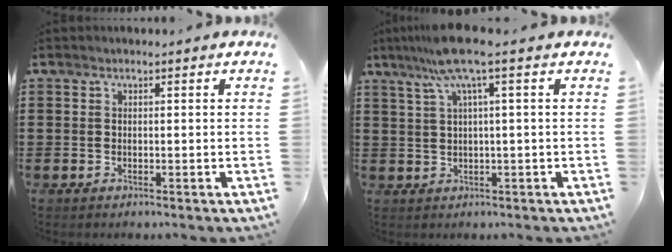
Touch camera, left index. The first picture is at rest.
{"total": 6.4, "force": [2.6, -0.3, 5.9], "torque": [-0.134, -0.004, 0.039]}